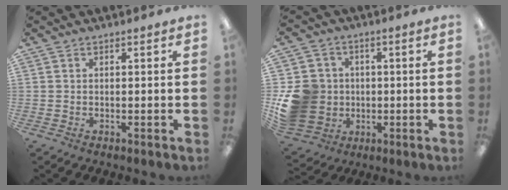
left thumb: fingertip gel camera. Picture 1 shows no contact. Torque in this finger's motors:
{"motor_torque": [-0.65, 1.44, 0.65, -0.54, 0.10]}